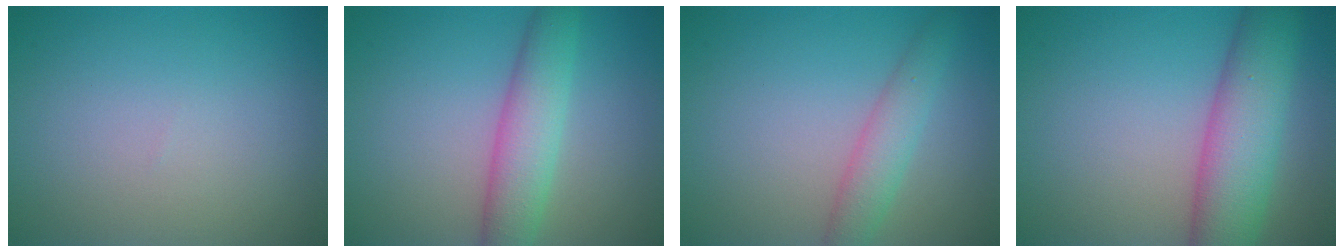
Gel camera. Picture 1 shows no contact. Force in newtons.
{"total": 4.7, "press": 4.7, "slide": 0.1}
{"total": 2.8, "press": 2.8, "slide": 0.0}
{"total": 7.7, "press": 7.6, "slide": 0.3}